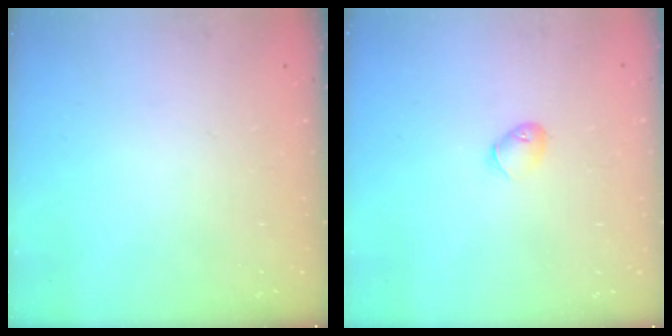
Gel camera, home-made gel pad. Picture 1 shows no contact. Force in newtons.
{"total": 3.5, "press": 3.4, "slide": 0.8}